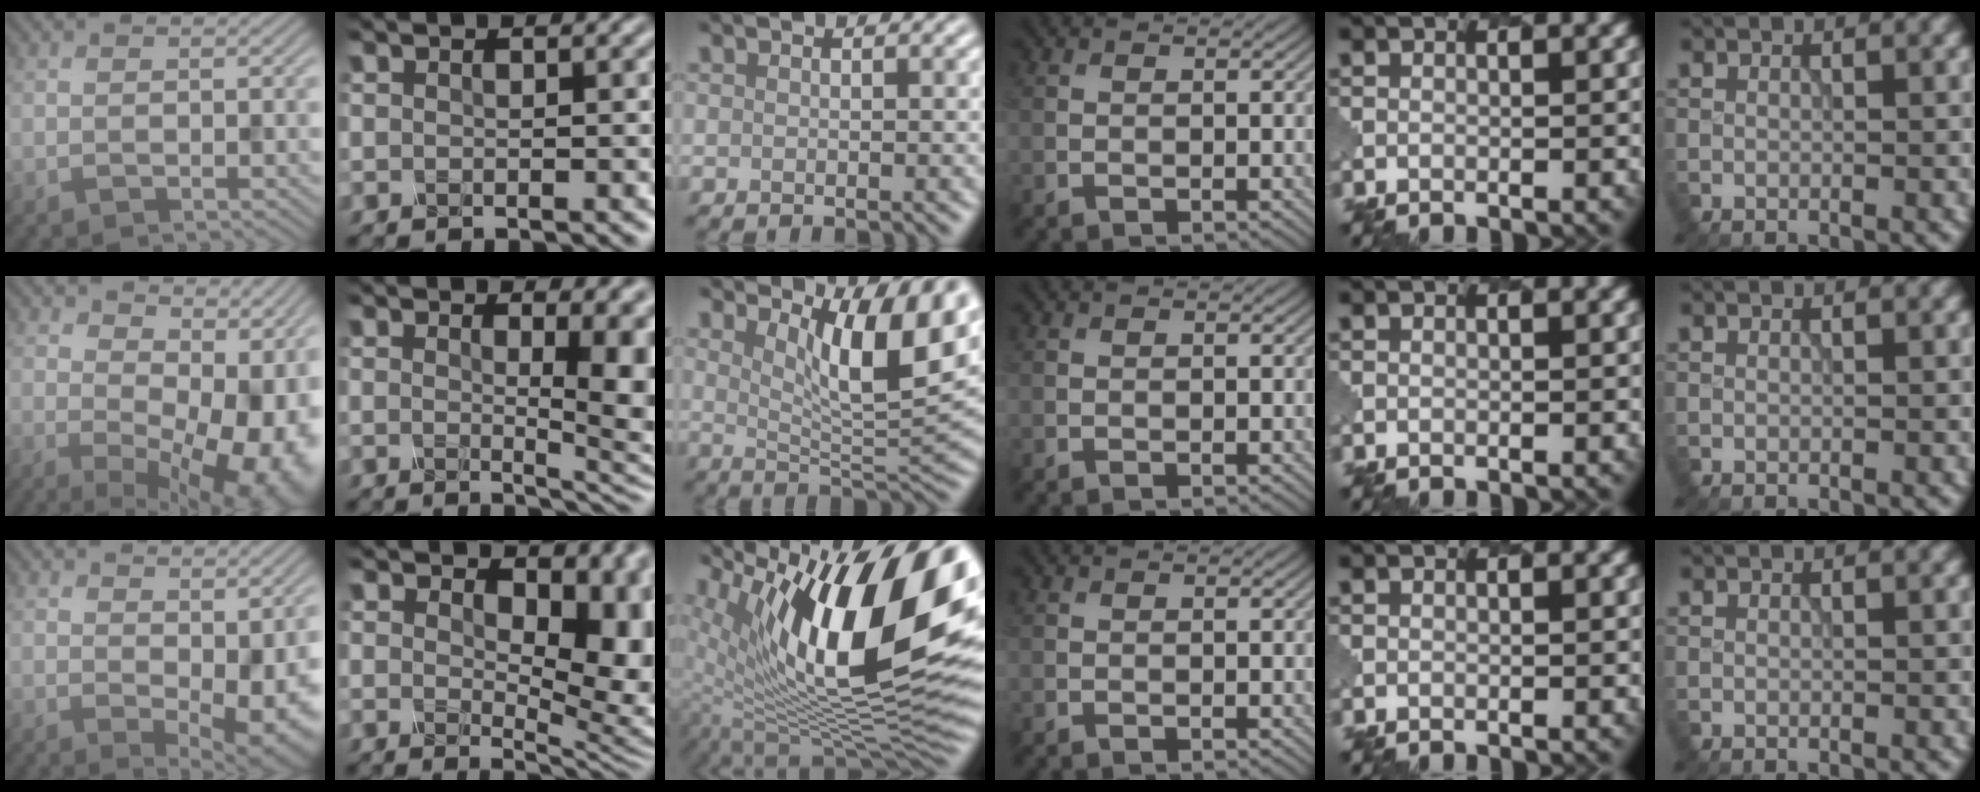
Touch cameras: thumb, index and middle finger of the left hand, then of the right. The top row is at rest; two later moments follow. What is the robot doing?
{"motion": "dispense", "object": "dispenser bottle"}